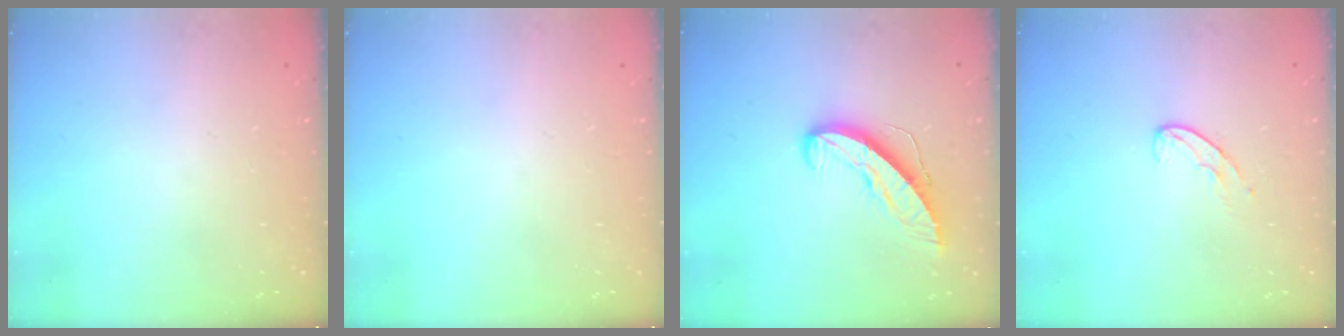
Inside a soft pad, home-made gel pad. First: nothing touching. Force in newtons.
{"total": 0.0}
{"total": 8.8, "press": 8.8, "slide": 0.1}
{"total": 5.8, "press": 5.8, "slide": 0.4}